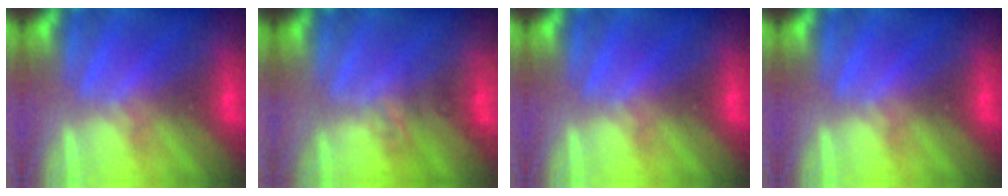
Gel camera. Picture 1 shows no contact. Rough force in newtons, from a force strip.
{"total": 1.6}
{"total": 0.0}
{"total": 0.0}